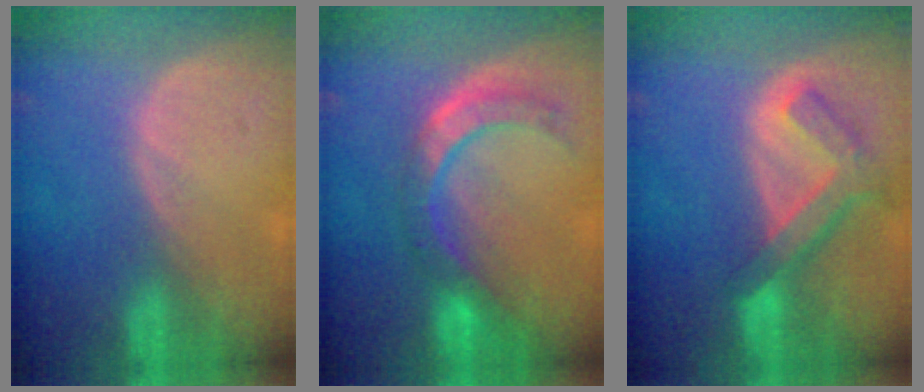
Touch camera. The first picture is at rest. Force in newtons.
{"total": 8.3, "press": 7.2, "slide": 4.2}
{"total": 7.4, "press": 6.4, "slide": 3.7}